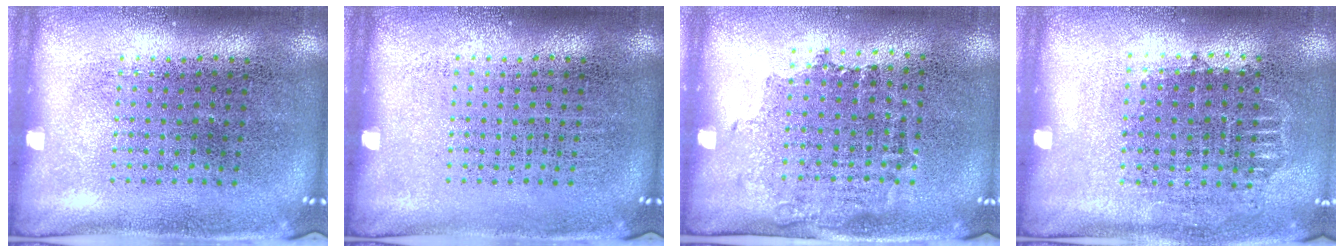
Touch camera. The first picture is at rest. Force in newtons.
{"total": 0.0}
{"total": 1.0, "press": 0.9, "slide": 0.6}
{"total": 0.9, "press": 0.8, "slide": 0.4}